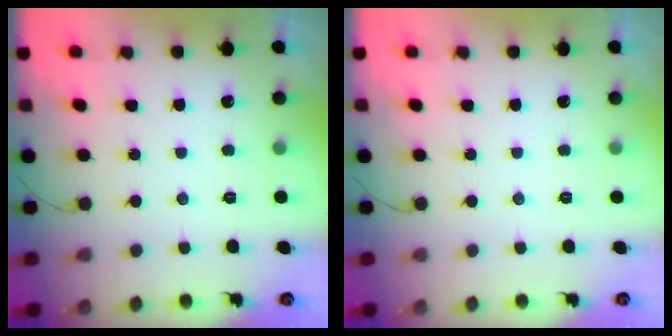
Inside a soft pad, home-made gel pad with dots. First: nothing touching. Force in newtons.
{"total": 0.0}